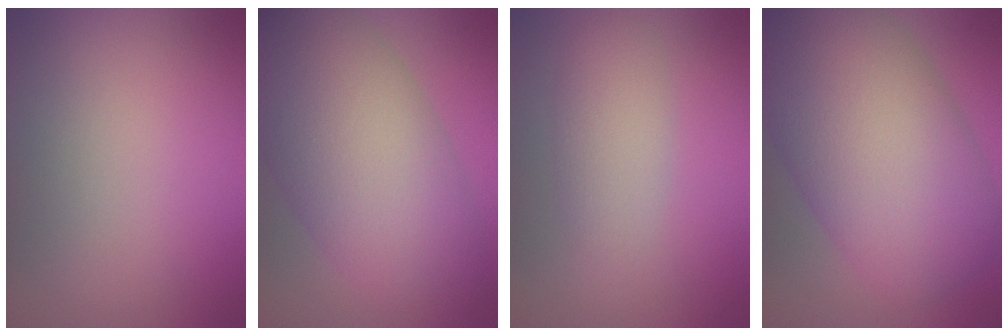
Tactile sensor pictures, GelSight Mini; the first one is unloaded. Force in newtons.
{"total": 11.5, "press": 11.4, "slide": 0.3}
{"total": 2.9, "press": 2.9, "slide": 0.0}
{"total": 14.5, "press": 14.5, "slide": 0.7}